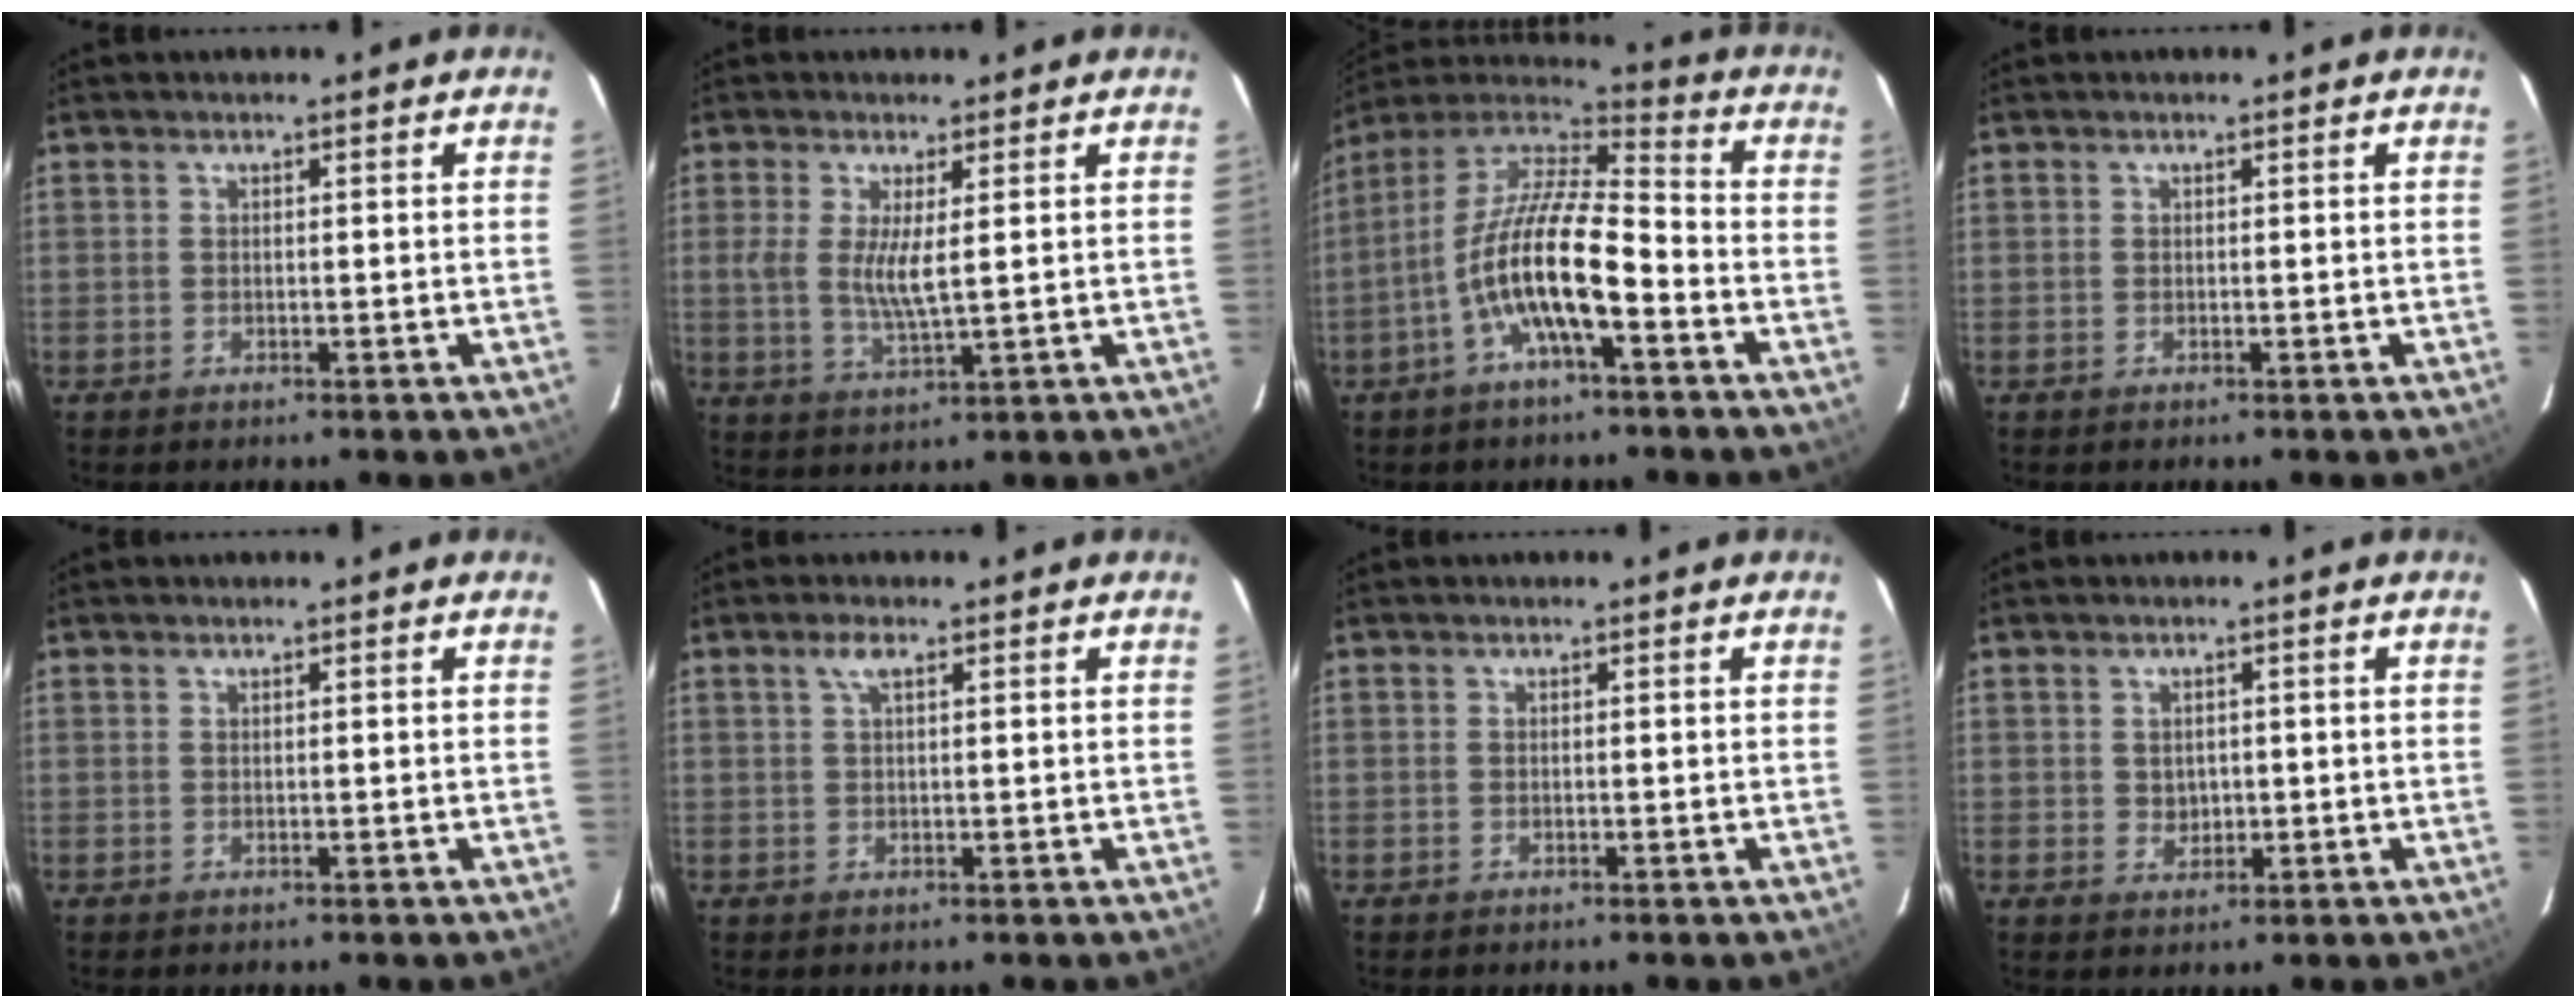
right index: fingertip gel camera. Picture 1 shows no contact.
{"total": 5.6, "force": [0.7, 1.0, 5.4], "torque": [-0.111, -0.009, 0.012]}
{"total": 15.5, "force": [-6.0, 4.2, 13.6], "torque": [-0.260, -0.004, -0.119]}
{"total": 0.0}
{"total": 0.0}
{"total": 1.9, "force": [1.0, 0.5, 1.6], "torque": [-0.032, 0.006, 0.017]}
{"total": 0.0}
{"total": 2.5, "force": [0.0, 2.3, 1.0], "torque": [-0.015, 0.004, 0.003]}